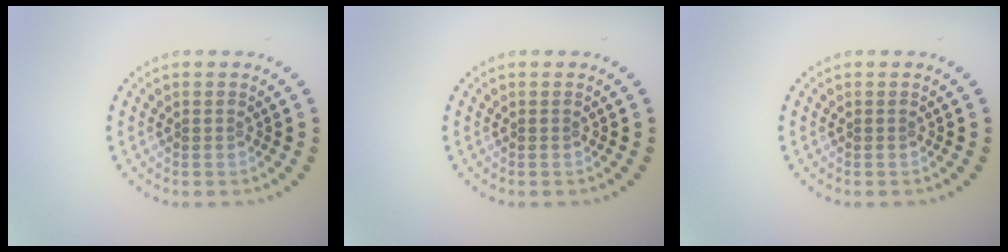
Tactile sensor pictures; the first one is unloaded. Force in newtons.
{"total": 0.0}
{"total": 0.0}